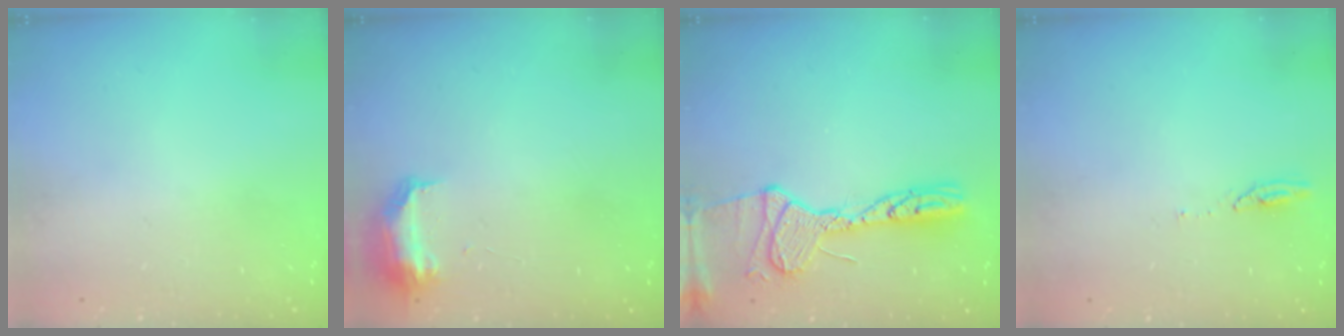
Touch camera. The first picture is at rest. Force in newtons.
{"total": 8.5, "press": 8.4, "slide": 0.9}
{"total": 16.8, "press": 16.1, "slide": 4.6}
{"total": 3.3, "press": 3.3, "slide": 0.3}